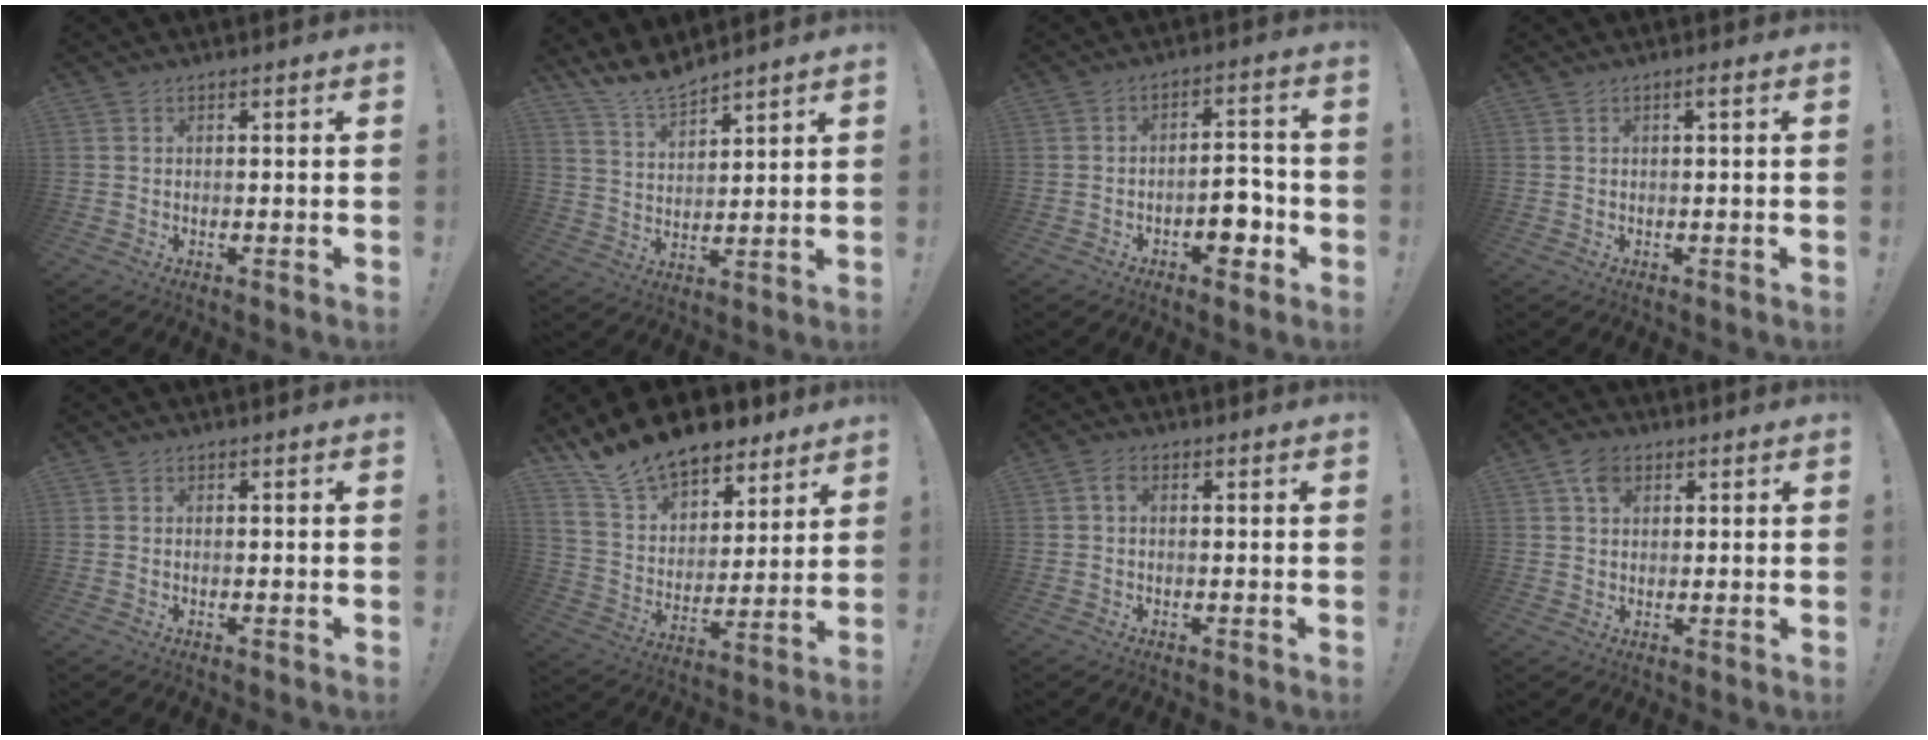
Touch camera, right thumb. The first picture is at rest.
{"total": 9.0, "force": [8.4, 1.7, 2.5], "torque": [-0.059, -0.059, 0.161]}
{"total": 8.0, "force": [-3.4, 4.3, 5.9], "torque": [-0.065, 0.019, -0.057]}
{"total": 1.2, "force": [-0.1, -0.2, 1.2], "torque": [-0.017, -0.001, -0.006]}
{"total": 0.0}
{"total": 15.9, "force": [13.3, 7.0, 5.1], "torque": [-0.098, -0.100, 0.246]}
{"total": 1.9, "force": [0.0, 1.2, 1.4], "torque": [-0.028, 0.007, 0.001]}
{"total": 5.4, "force": [2.7, 3.8, 2.8], "torque": [-0.039, -0.005, 0.049]}